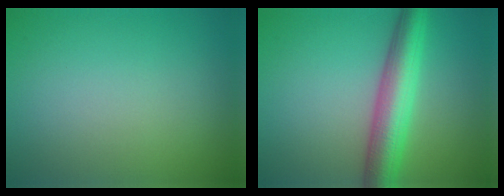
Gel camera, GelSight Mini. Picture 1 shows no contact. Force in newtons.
{"total": 6.4, "press": 6.4, "slide": 0.2}